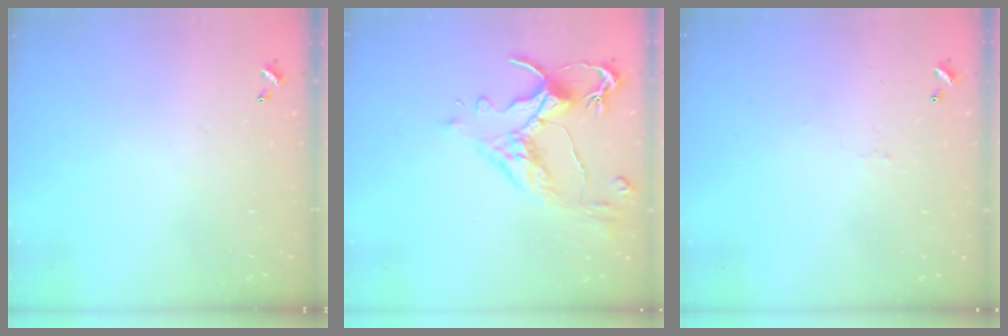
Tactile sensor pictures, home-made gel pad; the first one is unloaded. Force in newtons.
{"total": 3.2, "press": 2.8, "slide": 1.5}
{"total": 1.6, "press": 1.5, "slide": 0.5}